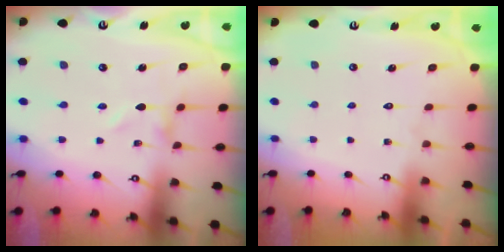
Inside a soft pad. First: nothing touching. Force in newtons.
{"total": 1.7, "press": 1.7, "slide": 0.1}